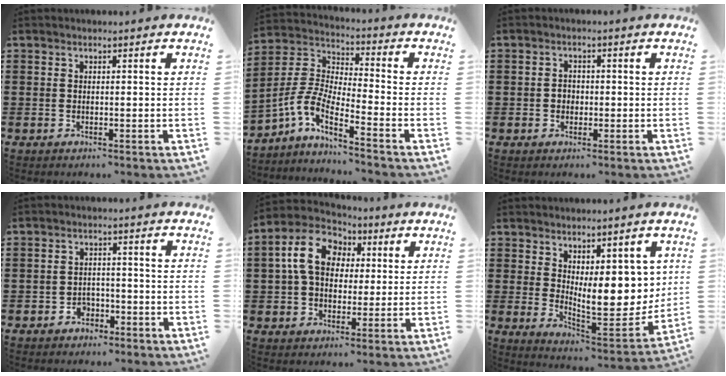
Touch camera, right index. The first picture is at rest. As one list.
[{"total": 5.5, "force": [-3.9, 0.8, 3.7], "torque": [-0.119, -0.035, -0.092]}, {"total": 1.7, "force": [-0.3, 1.5, 0.8], "torque": [-0.018, 0.004, -0.008]}, {"total": 2.4, "force": [-1.8, 1.5, 0.6], "torque": [-0.019, -0.001, -0.039]}, {"total": 9.9, "force": [2.3, 7.6, 5.9], "torque": [-0.145, 0.017, 0.038]}, {"total": 8.2, "force": [2.8, 4.7, 6.2], "torque": [-0.086, -0.036, 0.053]}]